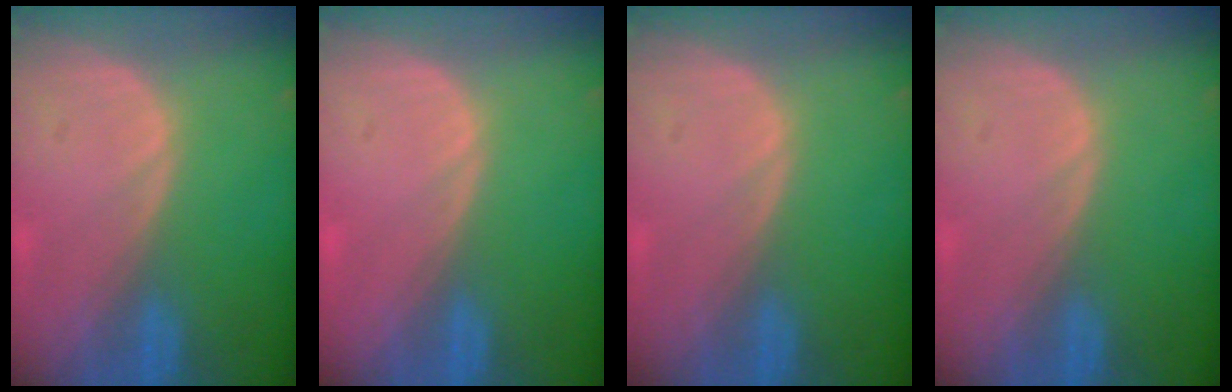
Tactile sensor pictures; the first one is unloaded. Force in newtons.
{"total": 0.0}
{"total": 0.0}
{"total": 0.0}